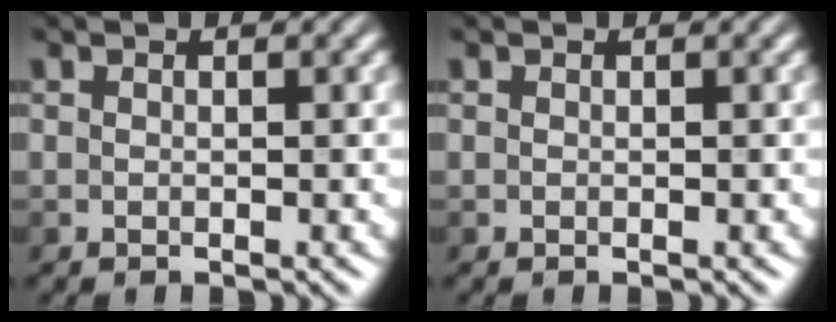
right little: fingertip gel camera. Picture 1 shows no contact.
{"total": 0.0}